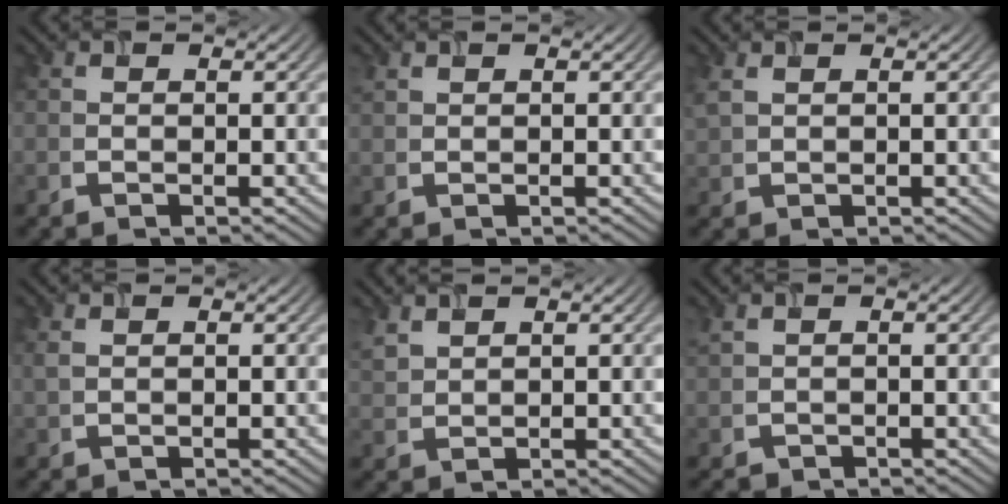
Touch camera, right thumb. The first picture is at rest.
{"total": 0.9, "force": [0.7, 0.3, 0.4], "torque": [-0.016, 0.002, 0.020]}
{"total": 1.7, "force": [1.1, 0.8, 1.1], "torque": [-0.036, 0.004, 0.027]}
{"total": 0.9, "force": [0.5, 0.4, 0.7], "torque": [-0.024, 0.002, 0.012]}
{"total": 2.4, "force": [1.9, 1.0, 1.2], "torque": [-0.037, 0.003, 0.047]}
{"total": 0.9, "force": [0.1, 0.8, 0.4], "torque": [-0.017, -0.001, 0.004]}